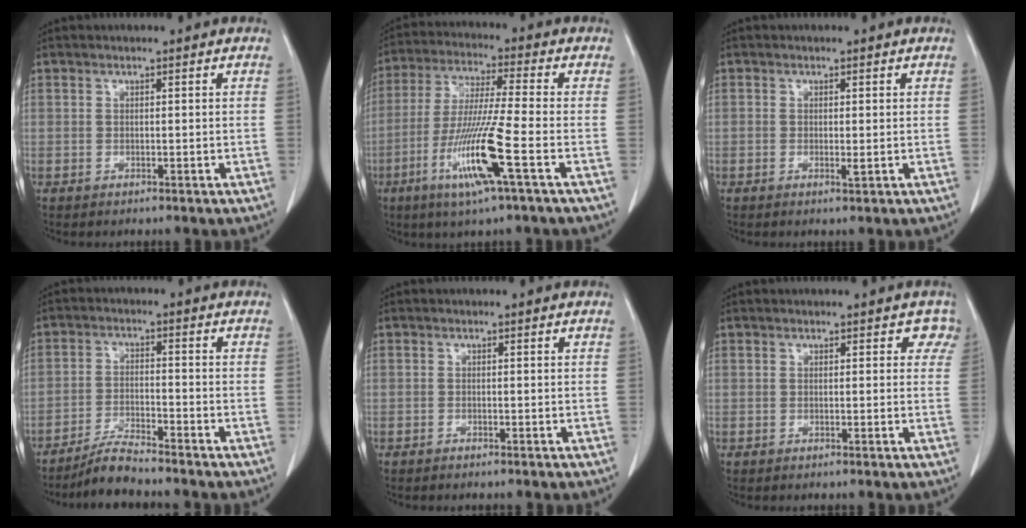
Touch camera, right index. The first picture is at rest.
{"total": 12.6, "force": [-5.0, -0.7, 11.6], "torque": [-0.235, -0.023, -0.097]}
{"total": 0.9, "force": [-0.1, 0.3, 0.9], "torque": [-0.011, -0.001, 0.000]}
{"total": 5.6, "force": [-5.1, -0.1, 2.2], "torque": [-0.043, -0.021, -0.097]}
{"total": 0.7, "force": [-0.6, 0.1, 0.2], "torque": [-0.008, -0.001, -0.010]}
{"total": 2.2, "force": [1.4, 1.7, 0.6], "torque": [0.019, 0.000, -0.001]}